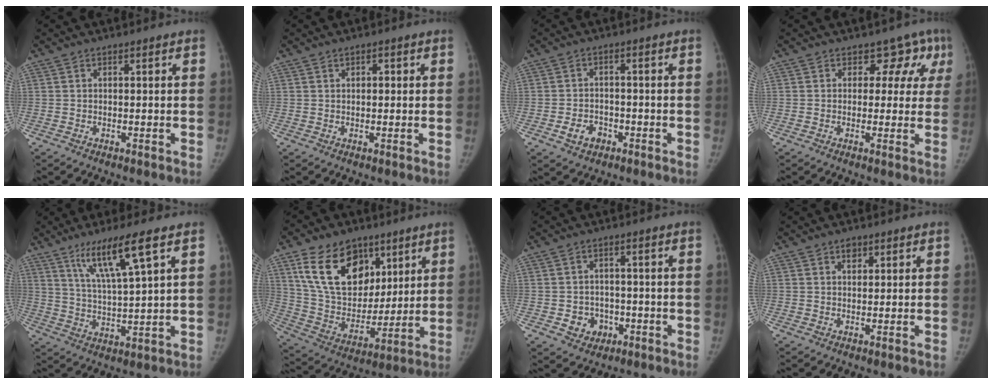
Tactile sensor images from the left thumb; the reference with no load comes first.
{"total": 1.4, "force": [0.4, 1.1, 0.9], "torque": [-0.003, 0.002, 0.004]}
{"total": 4.5, "force": [-2.2, 3.4, 2.0], "torque": [-0.022, 0.017, -0.031]}
{"total": 6.3, "force": [3.3, 5.1, 1.7], "torque": [0.031, -0.008, 0.022]}
{"total": 11.0, "force": [6.1, 0.7, 9.1], "torque": [-0.169, -0.028, 0.119]}
{"total": 20.6, "force": [10.3, 13.9, 11.3], "torque": [-0.160, -0.039, 0.193]}
{"total": 5.5, "force": [-1.8, 4.8, 1.9], "torque": [0.001, 0.014, -0.019]}
{"total": 1.9, "force": [1.1, 1.3, 0.9], "torque": [0.000, -0.004, 0.016]}